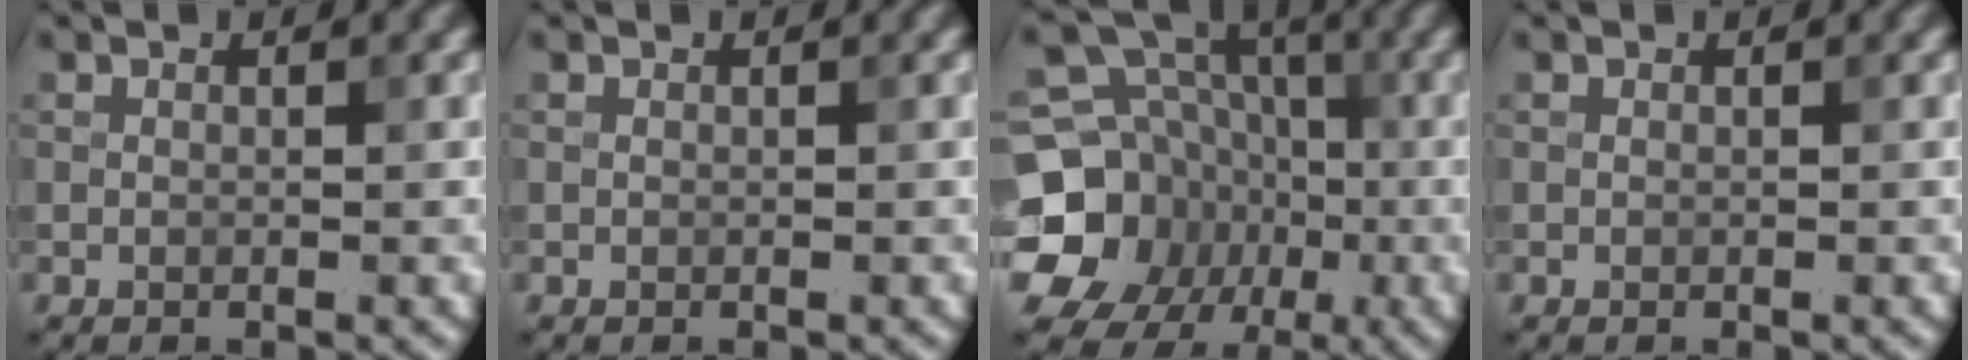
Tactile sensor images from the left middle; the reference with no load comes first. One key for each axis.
{"total": 0.0}
{"total": 16.1, "fx": -3.6, "fy": 14.4, "fz": 6.2, "tx": -0.148, "ty": -0.023, "tz": -0.072}
{"total": 0.0}